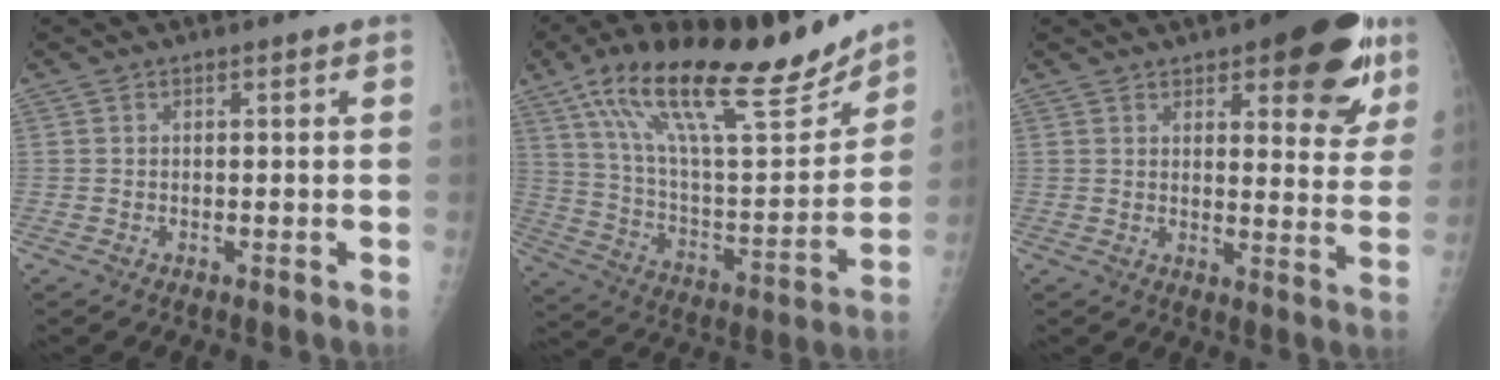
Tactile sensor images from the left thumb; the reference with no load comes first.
{"total": 27.3, "force": [19.1, 8.0, 17.9], "torque": [-0.262, -0.057, 0.325]}
{"total": 16.8, "force": [9.2, 6.4, 12.5], "torque": [-0.106, -0.044, 0.114]}